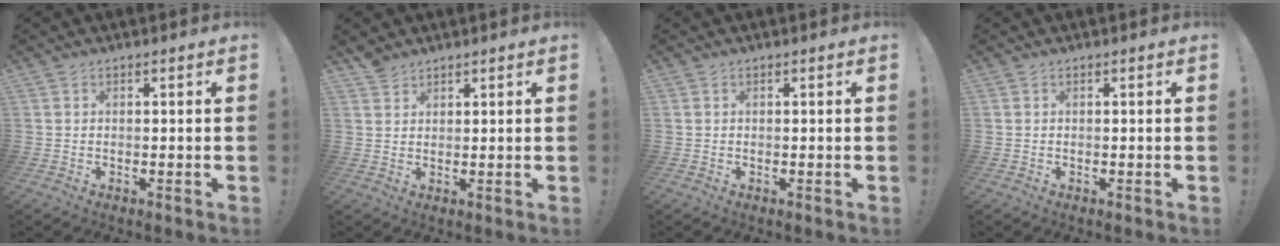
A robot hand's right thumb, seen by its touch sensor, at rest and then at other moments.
{"total": 3.1, "force": [2.6, 1.4, 0.6], "torque": [-0.011, -0.013, 0.052]}
{"total": 0.0}
{"total": 0.0}